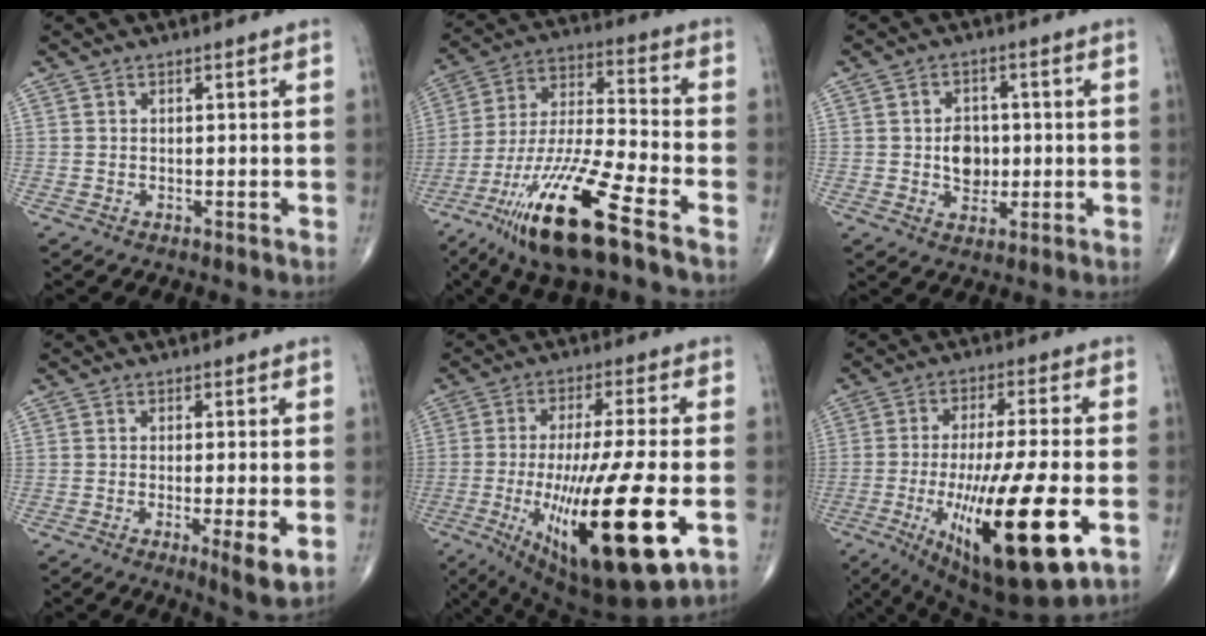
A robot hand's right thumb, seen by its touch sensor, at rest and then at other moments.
{"total": 20.4, "force": [-11.8, 3.6, 16.2], "torque": [-0.352, 0.033, -0.218]}
{"total": 5.9, "force": [-0.2, 4.6, 3.8], "torque": [-0.034, 0.003, -0.001]}
{"total": 5.7, "force": [-1.4, 0.8, 5.5], "torque": [-0.087, -0.016, -0.025]}
{"total": 24.3, "force": [-6.1, 6.0, 22.7], "torque": [-0.402, -0.024, -0.080]}
{"total": 22.9, "force": [-6.5, 5.8, 21.2], "torque": [-0.367, -0.015, -0.088]}